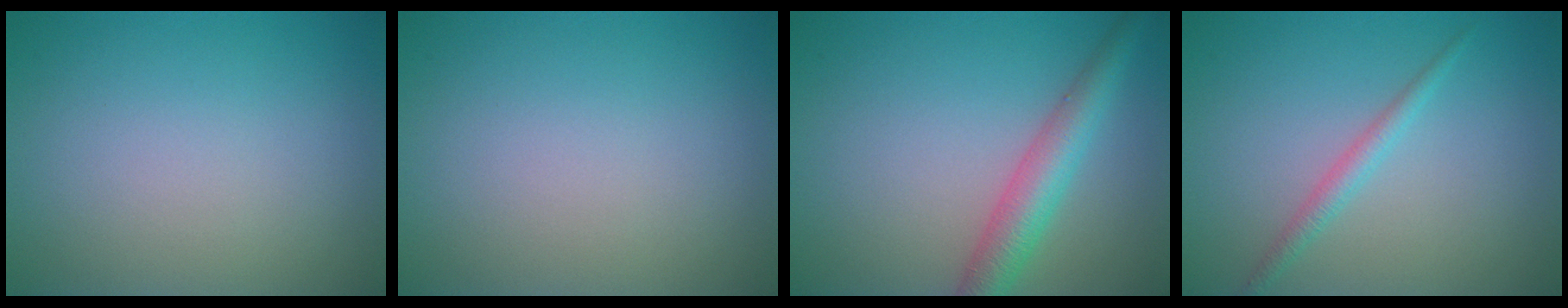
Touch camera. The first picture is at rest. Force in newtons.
{"total": 0.0}
{"total": 4.2, "press": 4.2, "slide": 0.1}
{"total": 1.6, "press": 1.6, "slide": 0.1}